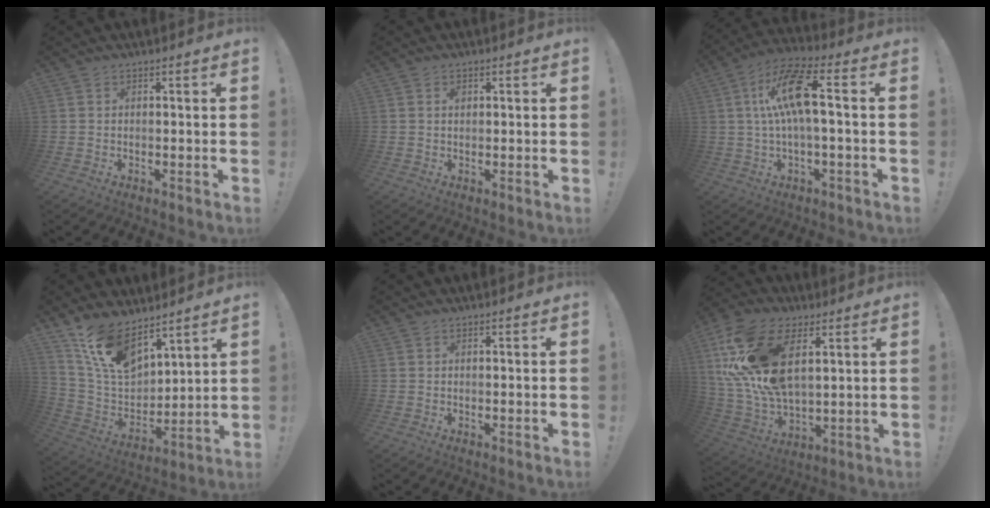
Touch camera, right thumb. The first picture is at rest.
{"total": 1.0, "force": [0.4, 0.7, 0.4], "torque": [-0.004, 0.000, 0.007]}
{"total": 15.1, "force": [2.4, 4.0, 14.4], "torque": [-0.265, 0.005, 0.031]}
{"total": 15.5, "force": [11.2, 7.6, 7.6], "torque": [-0.150, -0.074, 0.213]}
{"total": 0.0}
{"total": 22.6, "force": [8.9, 13.1, 16.1], "torque": [-0.332, -0.032, 0.169]}